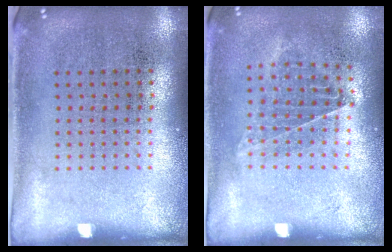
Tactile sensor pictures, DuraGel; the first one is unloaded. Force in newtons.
{"total": 0.9, "press": 0.8, "slide": 0.4}